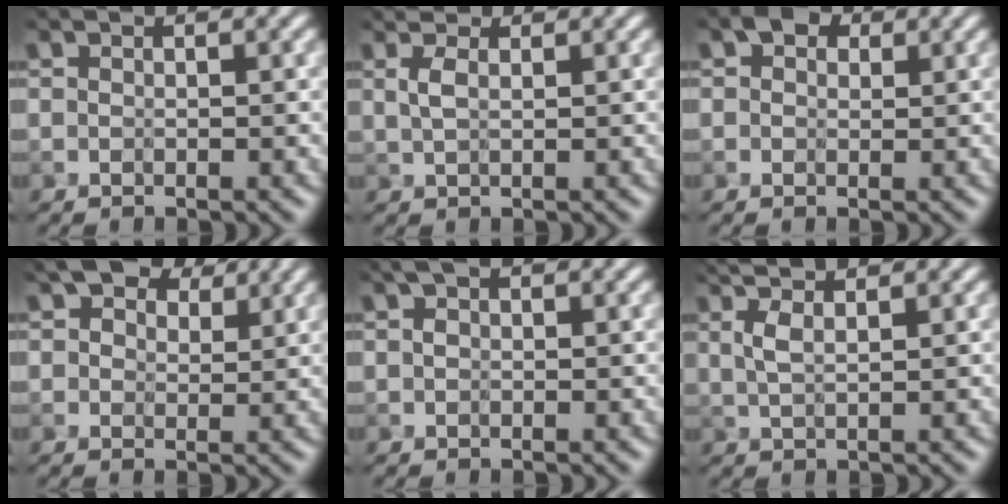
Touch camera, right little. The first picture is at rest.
{"total": 1.7, "force": [0.8, 0.7, 1.3], "torque": [-0.031, 0.002, 0.018]}
{"total": 2.2, "force": [1.1, 1.4, 1.2], "torque": [-0.021, 0.002, 0.013]}
{"total": 4.9, "force": [3.3, 2.7, 2.5], "torque": [-0.037, -0.001, 0.046]}
{"total": 1.3, "force": [0.6, 0.7, 0.9], "torque": [-0.020, 0.005, 0.009]}
{"total": 2.6, "force": [1.7, 0.6, 1.9], "torque": [-0.039, 0.012, 0.030]}